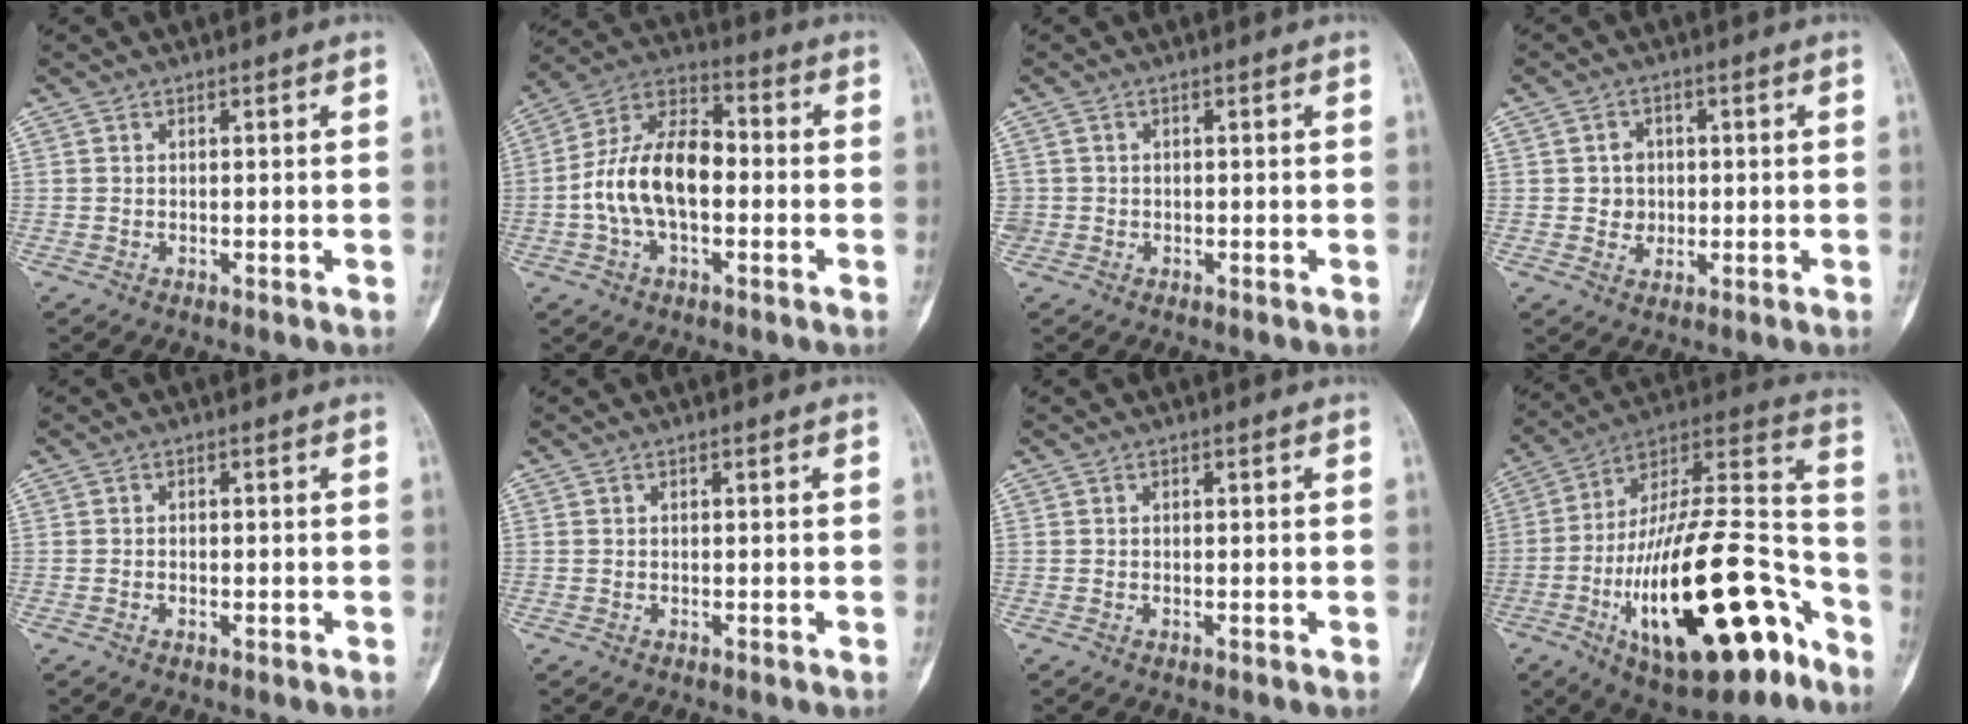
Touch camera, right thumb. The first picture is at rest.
{"total": 14.8, "force": [-1.7, 8.5, 12.1], "torque": [-0.219, 0.042, -0.036]}
{"total": 1.1, "force": [-0.2, 1.1, 0.0], "torque": [0.009, 0.007, -0.006]}
{"total": 4.0, "force": [0.1, 3.7, 1.5], "torque": [-0.001, 0.005, 0.002]}
{"total": 1.1, "force": [-0.4, 0.7, 0.8], "torque": [-0.018, 0.007, -0.005]}
{"total": 0.0}
{"total": 0.0}
{"total": 32.5, "force": [-14.0, 12.6, 26.5], "torque": [-0.421, 0.077, -0.213]}